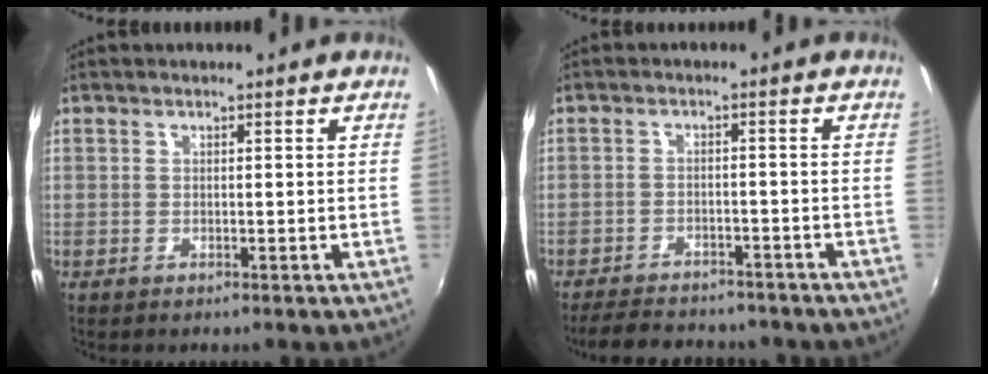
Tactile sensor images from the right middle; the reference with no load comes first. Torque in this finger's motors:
{"motor_torque": [0.90, -1.12, 0.09, 0.04]}